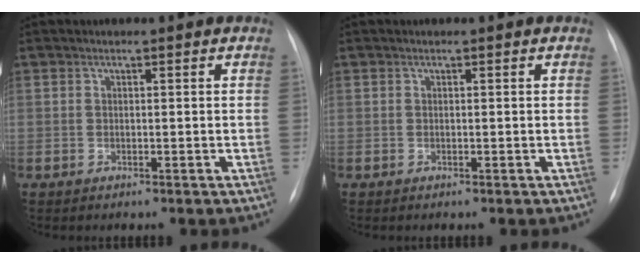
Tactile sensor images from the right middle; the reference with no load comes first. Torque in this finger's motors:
{"motor_torque": [-0.02, 0.01, 0.00, 0.00]}